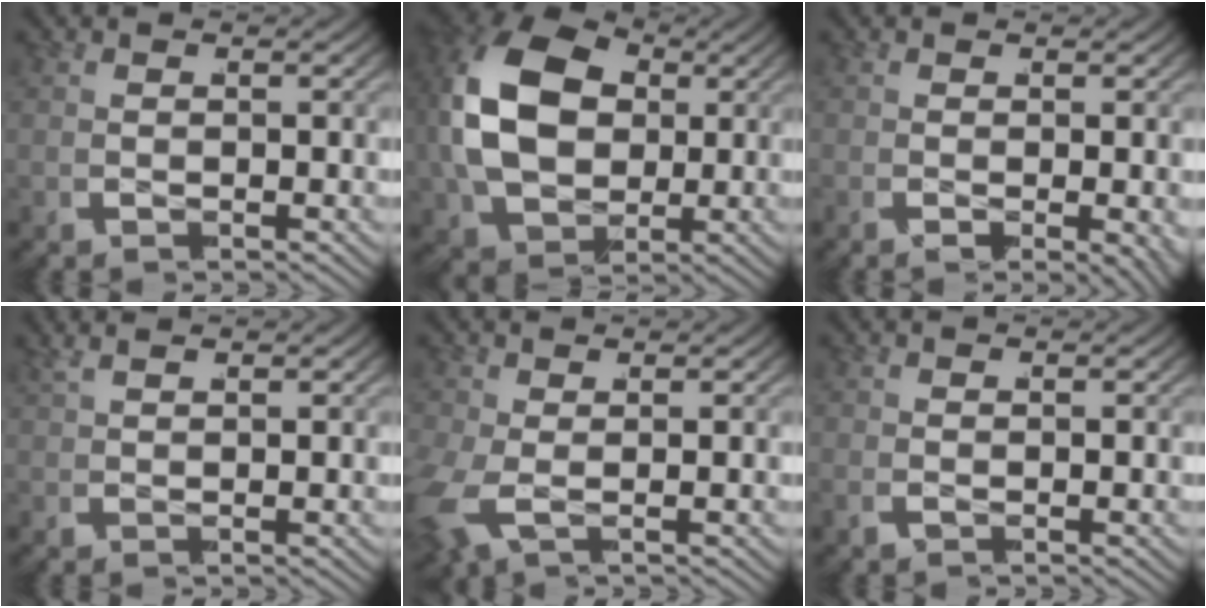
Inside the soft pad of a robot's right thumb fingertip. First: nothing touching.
{"total": 15.6, "force": [2.0, 11.2, 10.6], "torque": [-0.266, -0.013, 0.038]}
{"total": 2.5, "force": [-0.8, 1.0, 2.2], "torque": [-0.033, -0.015, -0.008]}
{"total": 1.3, "force": [1.1, -0.7, 0.0], "torque": [0.002, 0.008, 0.021]}
{"total": 2.9, "force": [-0.2, 2.3, 1.7], "torque": [-0.062, -0.014, -0.002]}
{"total": 0.0}